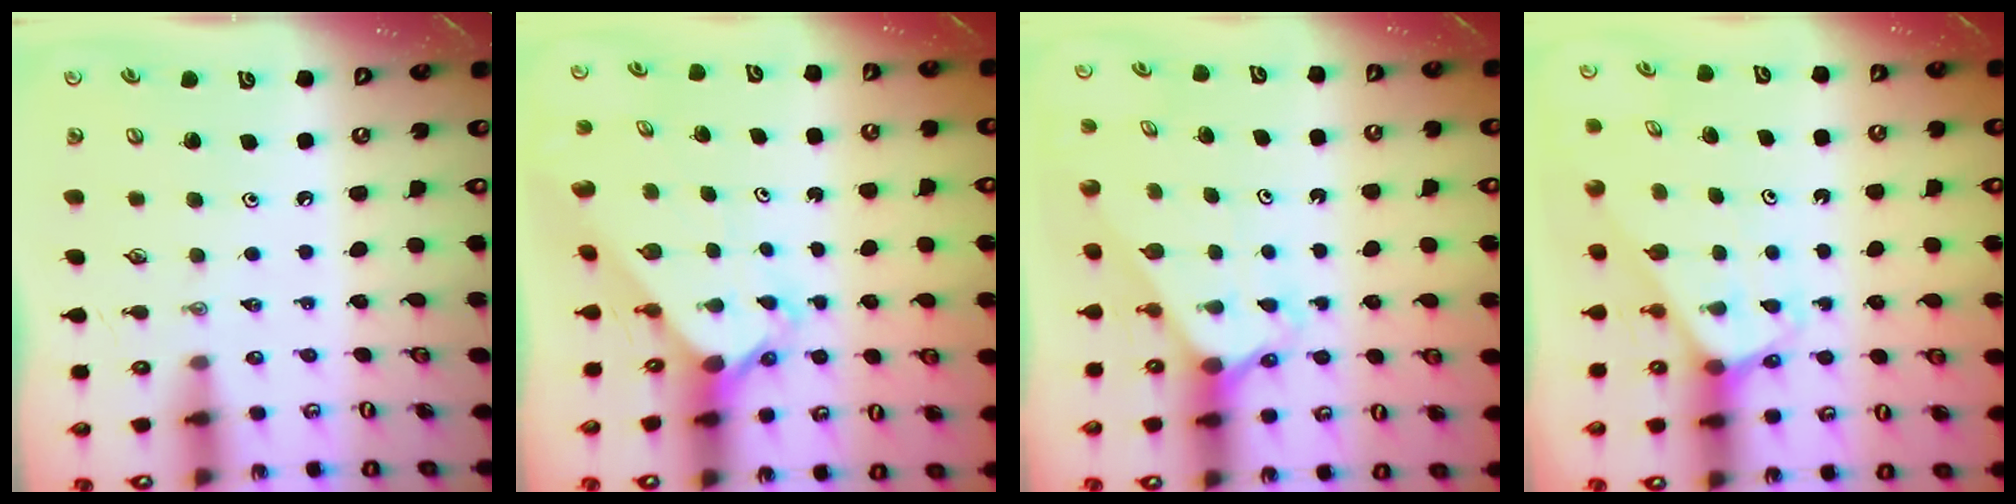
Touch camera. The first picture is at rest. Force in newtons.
{"total": 2.3, "press": 2.3, "slide": 0.1}
{"total": 2.2, "press": 2.2, "slide": 0.2}
{"total": 2.5, "press": 2.5, "slide": 0.2}